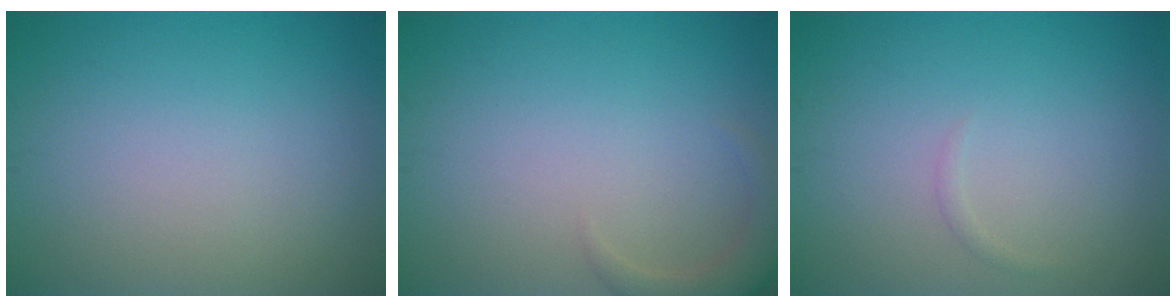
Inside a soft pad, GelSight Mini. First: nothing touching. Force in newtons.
{"total": 2.6, "press": 2.6, "slide": 0.3}
{"total": 0.5, "press": 0.5, "slide": 0.0}